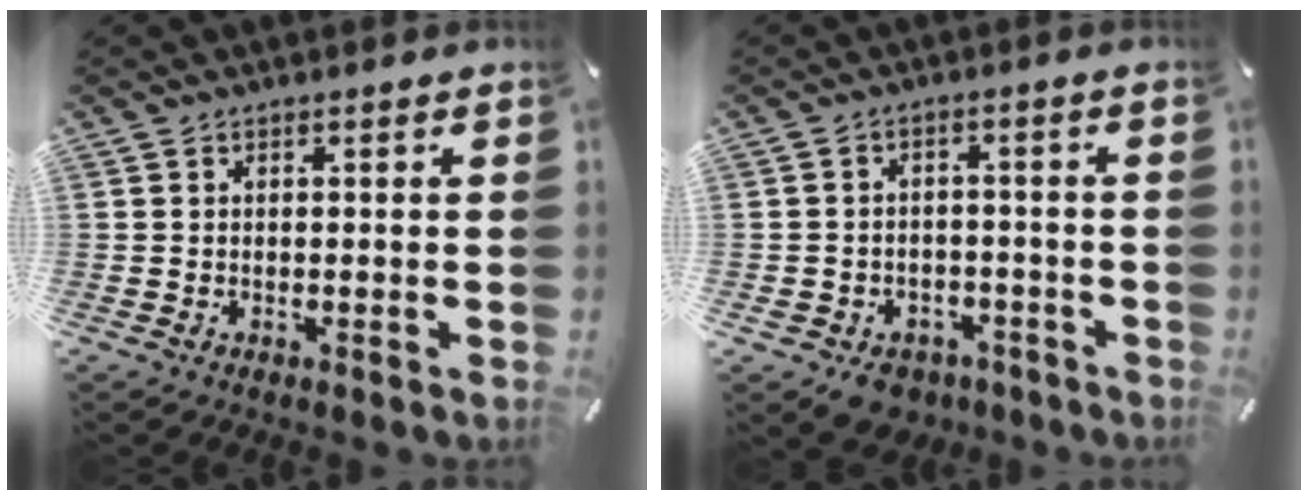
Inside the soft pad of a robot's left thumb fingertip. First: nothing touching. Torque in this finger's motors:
{"motor_torque": [0.60, 0.94, 0.22, 0.18, 0.07]}